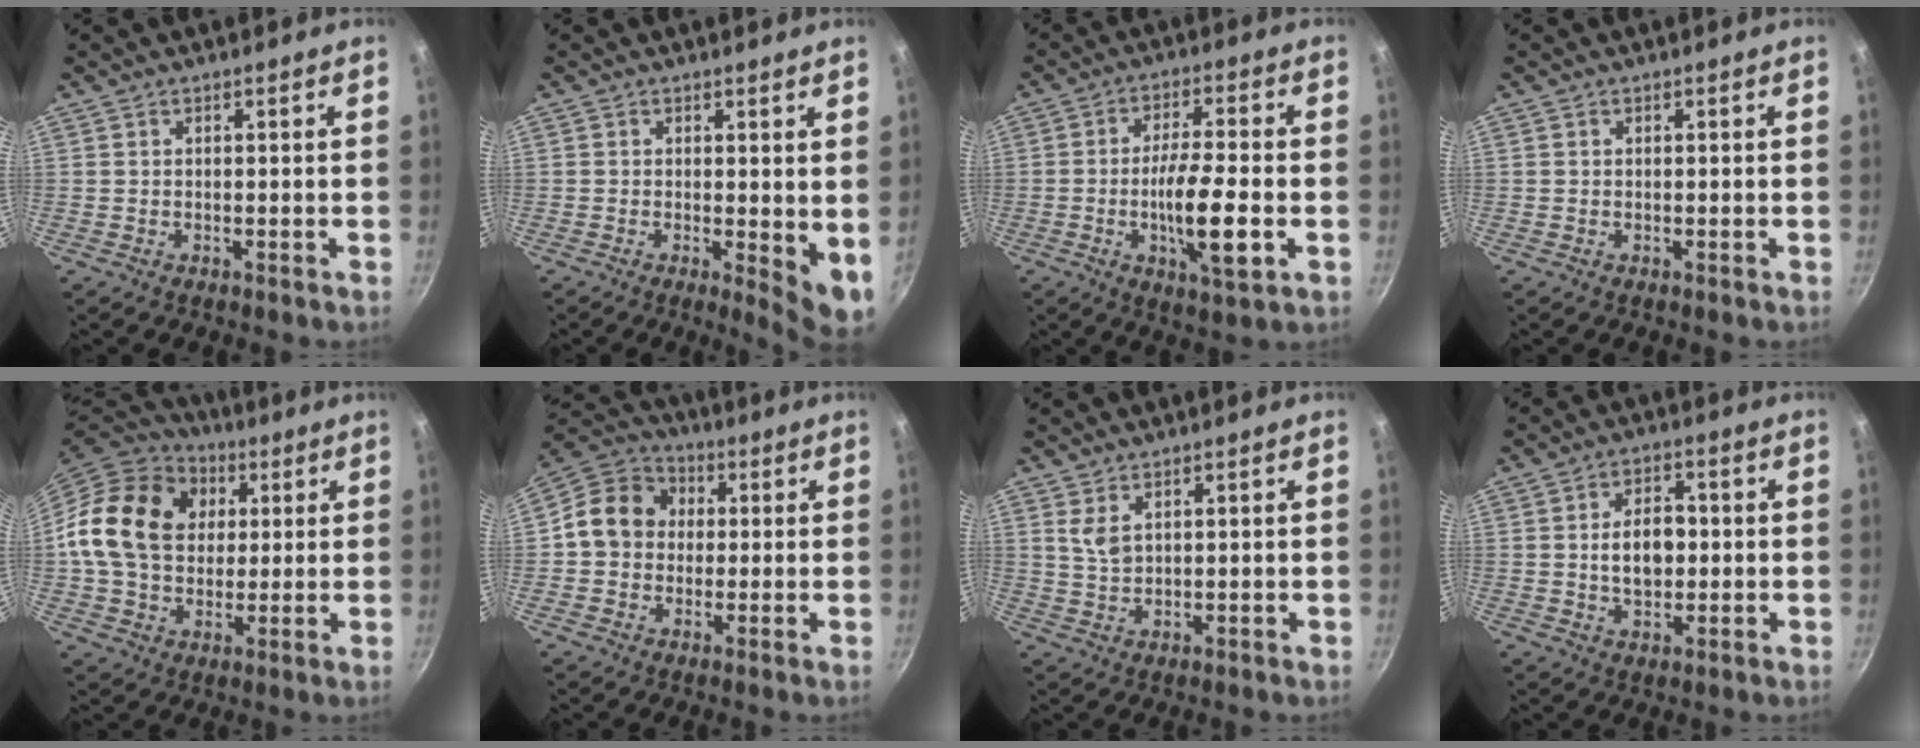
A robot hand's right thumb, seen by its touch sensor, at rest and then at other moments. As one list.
[{"total": 5.8, "force": [0.1, 2.0, 5.5], "torque": [-0.068, -0.013, 0.003]}, {"total": 12.0, "force": [-2.9, 2.8, 11.3], "torque": [-0.197, 0.010, -0.052]}, {"total": 0.0}, {"total": 20.2, "force": [3.9, 15.5, 12.4], "torque": [-0.198, 0.016, 0.062]}, {"total": 11.5, "force": [0.6, 10.0, 5.5], "torque": [-0.065, 0.027, -0.011]}, {"total": 3.4, "force": [1.7, 1.8, 2.3], "torque": [-0.042, -0.012, 0.036]}, {"total": 8.0, "force": [0.2, 5.1, 6.1], "torque": [-0.080, 0.006, 0.002]}]